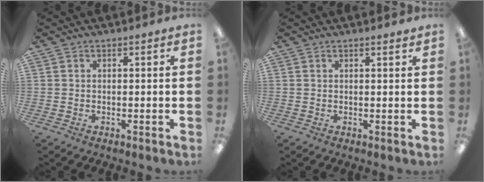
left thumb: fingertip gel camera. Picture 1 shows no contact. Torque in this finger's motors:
{"motor_torque": [-0.13, -0.10, -0.12, -0.14, 0.00]}